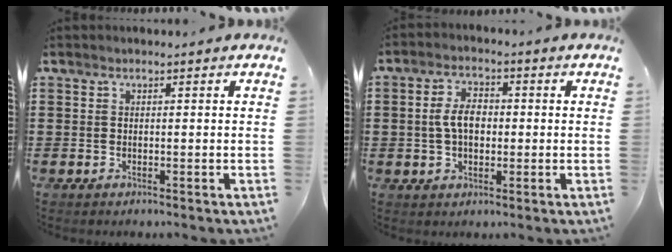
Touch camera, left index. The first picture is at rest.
{"total": 5.3, "force": [0.2, 3.0, 4.3], "torque": [-0.101, 0.007, -0.004]}